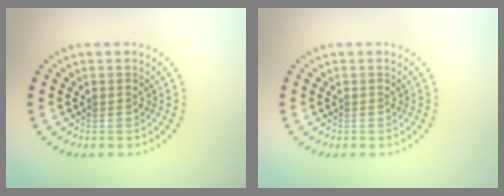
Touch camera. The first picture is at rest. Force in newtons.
{"total": 0.0}